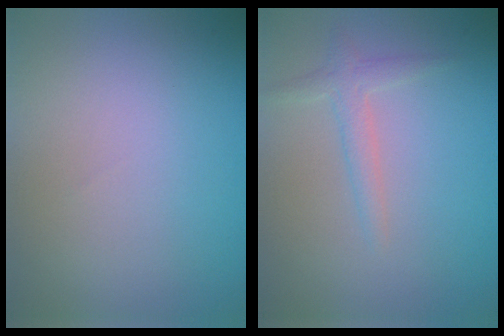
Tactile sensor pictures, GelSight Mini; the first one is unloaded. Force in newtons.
{"total": 1.6, "press": 1.6, "slide": 0.1}